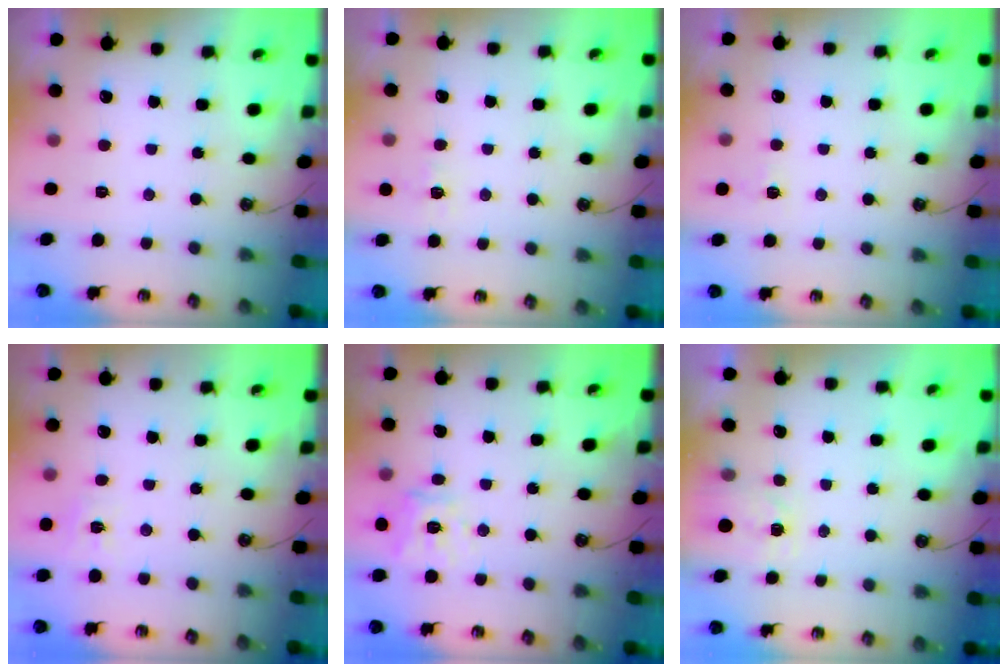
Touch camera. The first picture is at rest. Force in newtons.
{"total": 6.3, "press": 6.3, "slide": 0.6}
{"total": 2.7, "press": 2.7, "slide": 0.3}
{"total": 5.3, "press": 5.2, "slide": 0.7}
{"total": 12.1, "press": 12.0, "slide": 1.5}
{"total": 3.5, "press": 3.5, "slide": 0.4}